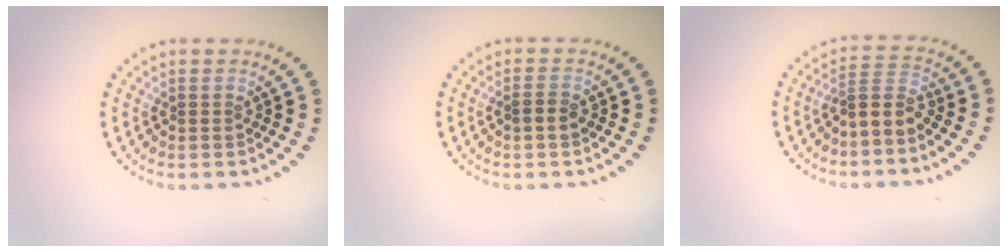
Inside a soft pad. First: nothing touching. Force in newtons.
{"total": 1.1, "press": 1.0, "slide": 0.4}
{"total": 2.4, "press": 1.7, "slide": 1.7}